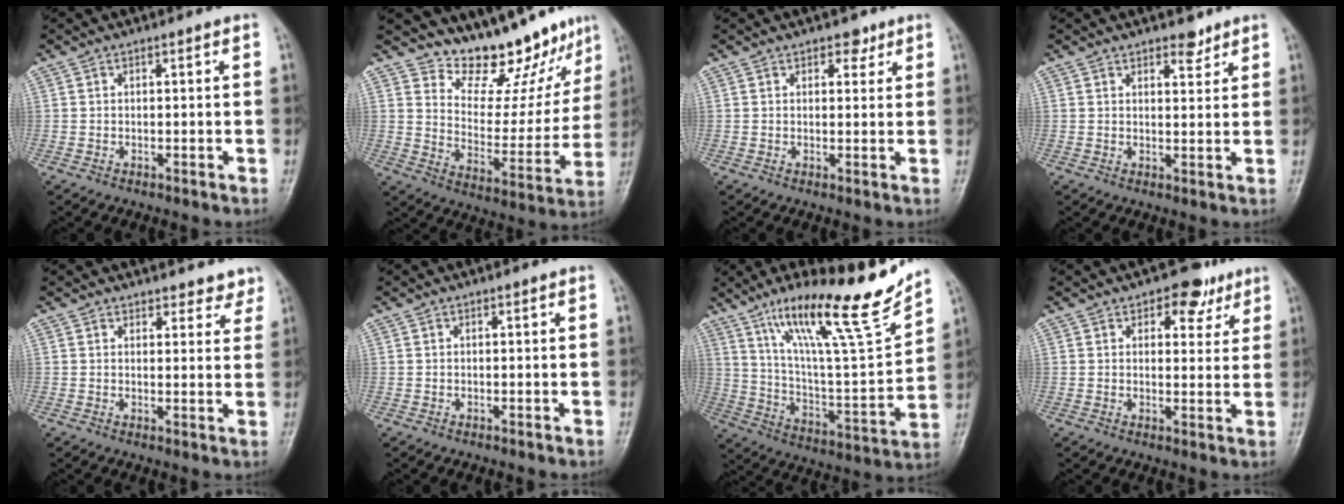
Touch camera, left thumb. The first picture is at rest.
{"total": 16.3, "force": [13.9, 6.0, 5.8], "torque": [-0.035, -0.107, 0.202]}
{"total": 2.6, "force": [1.7, 1.6, 1.1], "torque": [0.004, -0.008, 0.021]}
{"total": 3.3, "force": [2.5, 1.5, 1.5], "torque": [-0.005, -0.016, 0.037]}
{"total": 4.7, "force": [4.1, 2.2, 0.4], "torque": [0.035, -0.023, 0.038]}
{"total": 0.0}
{"total": 22.6, "force": [15.9, 3.0, 15.9], "torque": [-0.229, -0.076, 0.274]}
{"total": 6.3, "force": [3.8, 3.8, 3.3], "torque": [-0.005, -0.015, 0.047]}